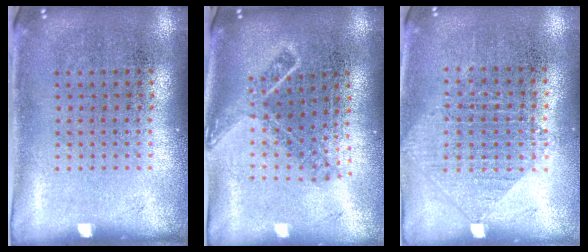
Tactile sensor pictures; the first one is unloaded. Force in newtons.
{"total": 1.7, "press": 1.2, "slide": 1.2}
{"total": 1.0, "press": 0.9, "slide": 0.2}